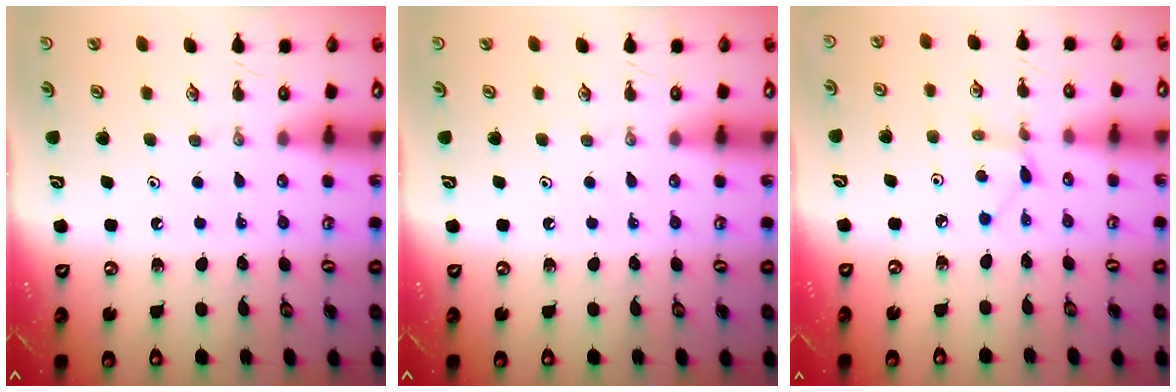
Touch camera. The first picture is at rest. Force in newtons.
{"total": 0.0}
{"total": 3.0, "press": 3.0, "slide": 0.4}